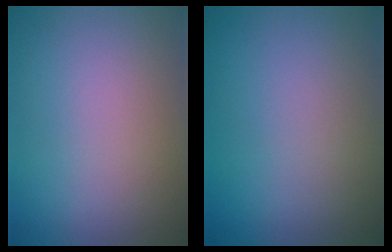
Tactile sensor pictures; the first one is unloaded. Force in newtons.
{"total": 0.0}